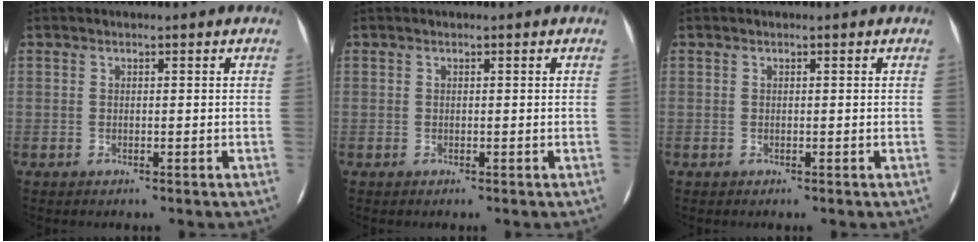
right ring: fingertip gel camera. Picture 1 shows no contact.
{"total": 0.0}
{"total": 0.0}